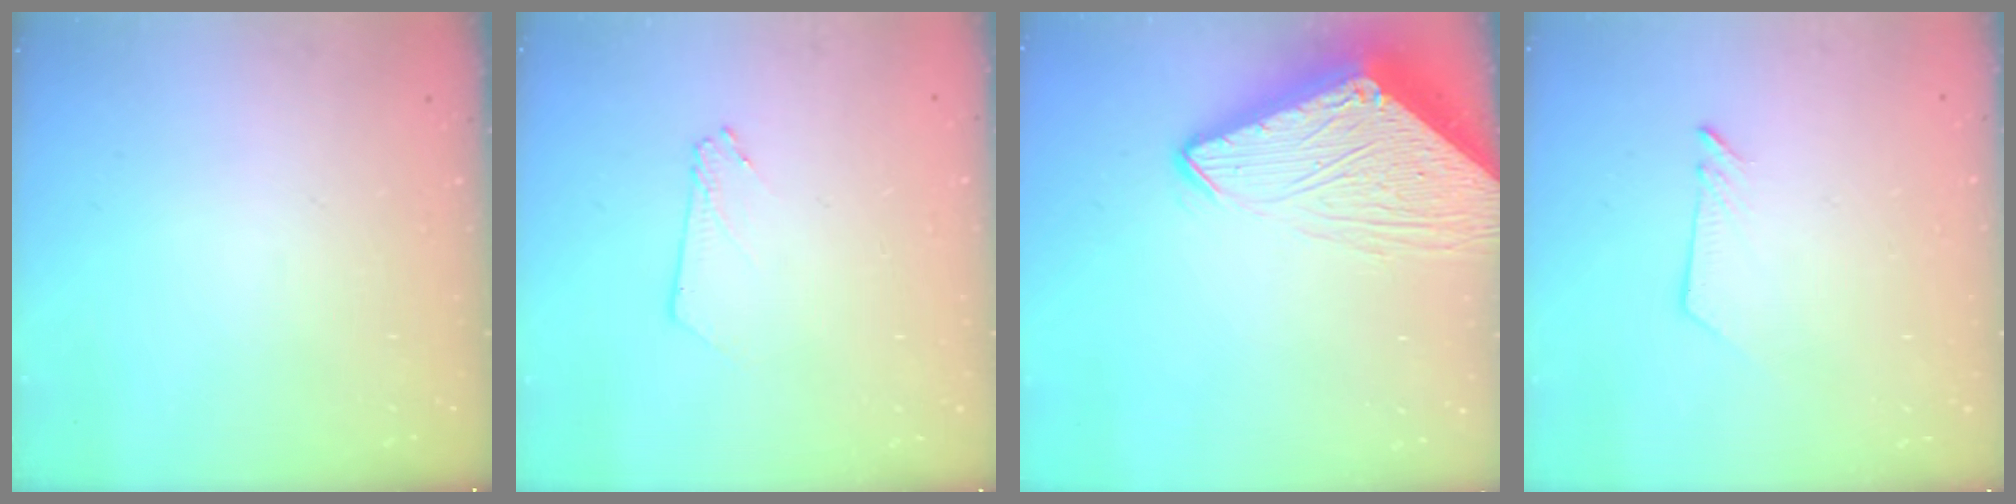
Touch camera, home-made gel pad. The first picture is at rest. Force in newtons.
{"total": 2.5, "press": 2.5, "slide": 0.2}
{"total": 10.2, "press": 10.2, "slide": 0.8}
{"total": 2.6, "press": 2.6, "slide": 0.3}